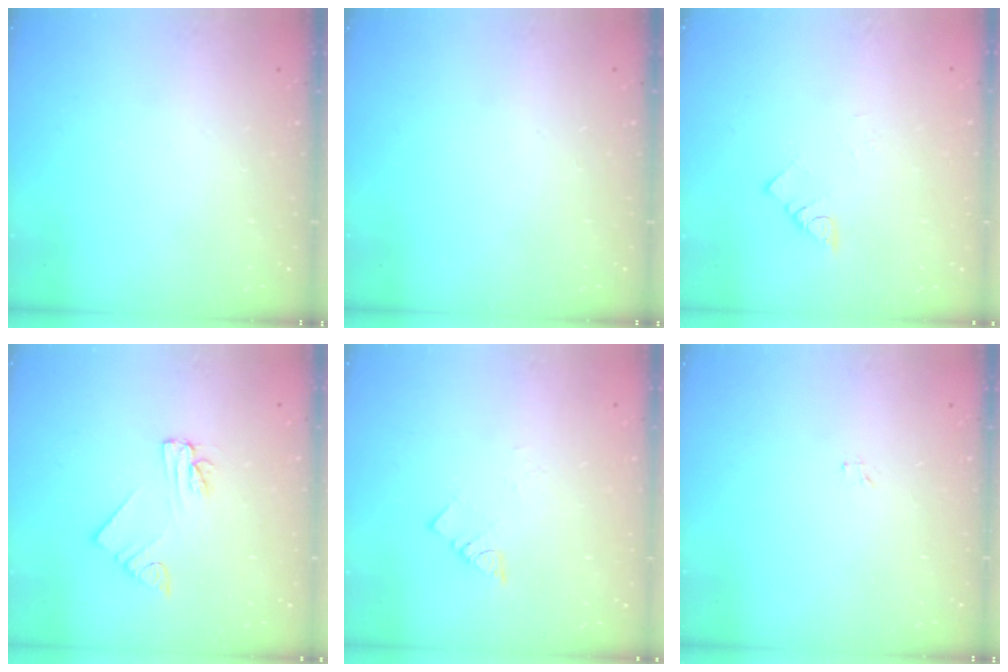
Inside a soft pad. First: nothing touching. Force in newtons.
{"total": 0.0}
{"total": 1.5, "press": 1.5, "slide": 0.3}
{"total": 1.9, "press": 1.9, "slide": 0.2}
{"total": 1.7, "press": 1.7, "slide": 0.1}
{"total": 0.6, "press": 0.6, "slide": 0.1}